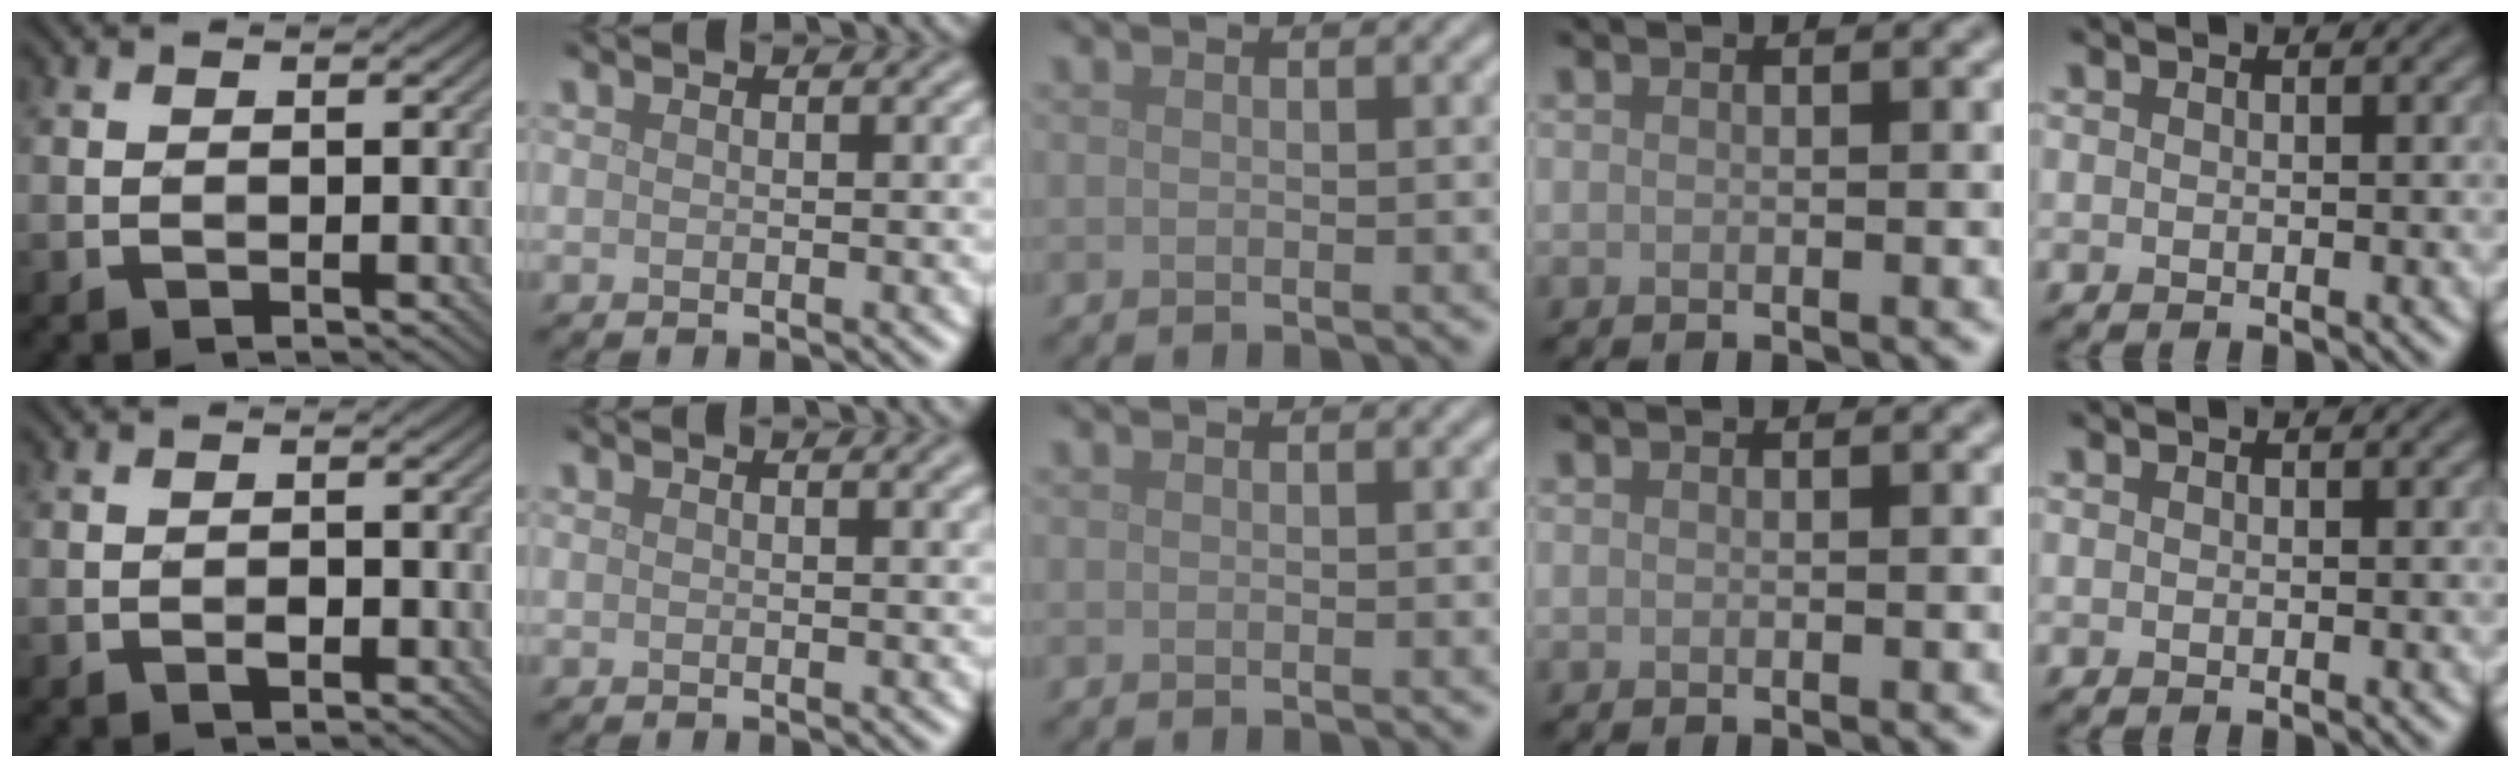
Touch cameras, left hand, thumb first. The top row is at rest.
{"thumb": {"total": 1.1, "force": [-0.5, 0.5, 0.8], "torque": [-0.011, 0.002, -0.009]}, "index": {"total": 1.3, "force": [0.6, 0.4, 1.1], "torque": [-0.010, 0.006, 0.008]}}